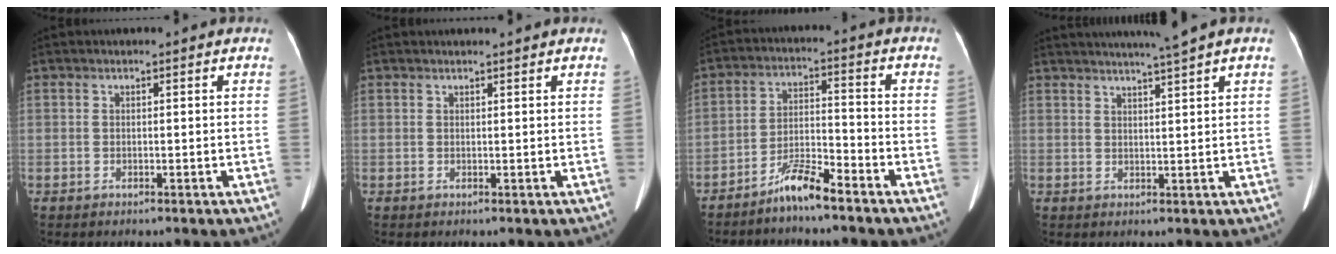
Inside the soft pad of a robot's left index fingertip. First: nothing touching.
{"total": 2.2, "force": [2.1, 0.0, 0.7], "torque": [-0.009, 0.011, 0.022]}
{"total": 6.3, "force": [-5.4, 0.4, 3.2], "torque": [-0.066, -0.011, -0.104]}
{"total": 5.6, "force": [4.6, -1.4, 2.9], "torque": [-0.043, 0.003, 0.068]}